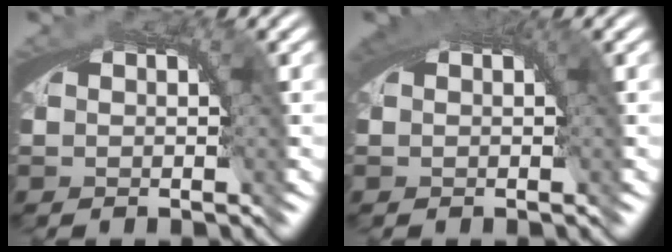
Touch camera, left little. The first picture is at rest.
{"total": 1.1, "force": [0.4, 0.7, 0.7], "torque": [-0.012, -0.005, 0.007]}